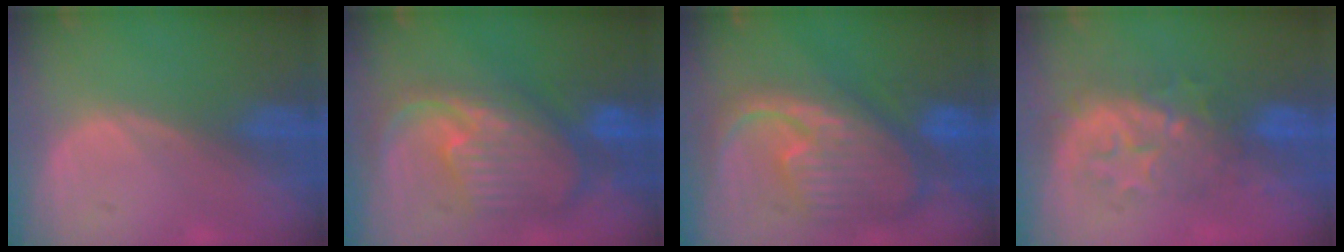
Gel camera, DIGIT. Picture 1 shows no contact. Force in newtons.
{"total": 11.4, "press": 9.9, "slide": 5.7}
{"total": 12.4, "press": 10.7, "slide": 6.4}
{"total": 8.4, "press": 7.9, "slide": 2.7}